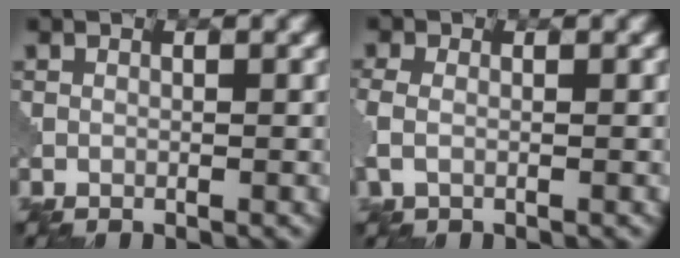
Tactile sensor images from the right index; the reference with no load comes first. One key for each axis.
{"total": 2.3, "fx": -0.1, "fy": 1.6, "fz": 1.6, "tx": -0.042, "ty": -0.001, "tz": -0.007}